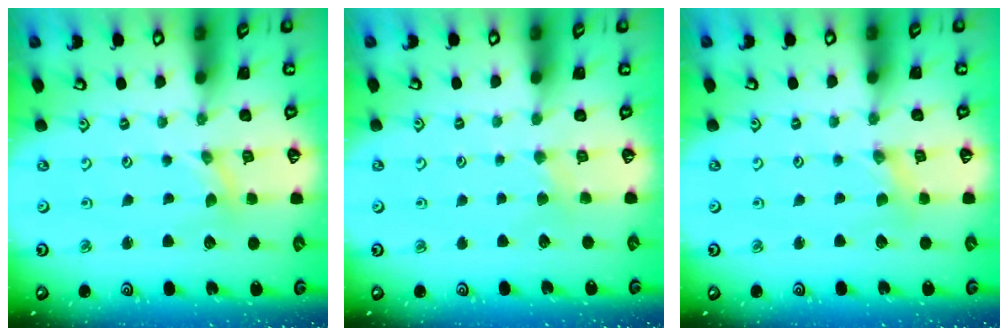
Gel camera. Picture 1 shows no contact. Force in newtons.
{"total": 2.2, "press": 2.2, "slide": 0.3}
{"total": 0.0}